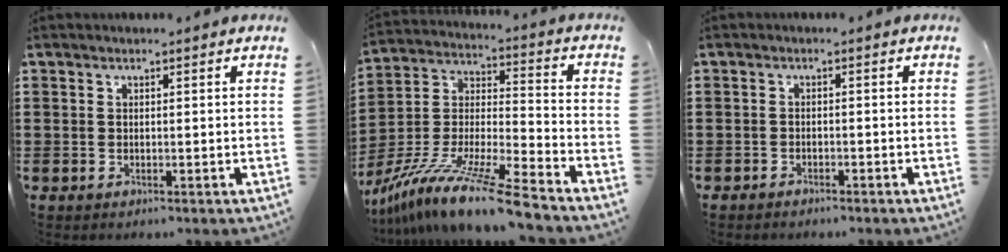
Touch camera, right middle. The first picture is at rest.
{"total": 14.0, "force": [-11.8, -0.6, 7.5], "torque": [-0.142, 0.007, -0.226]}
{"total": 1.2, "force": [-1.2, 0.2, 0.0], "torque": [-0.004, 0.001, -0.026]}